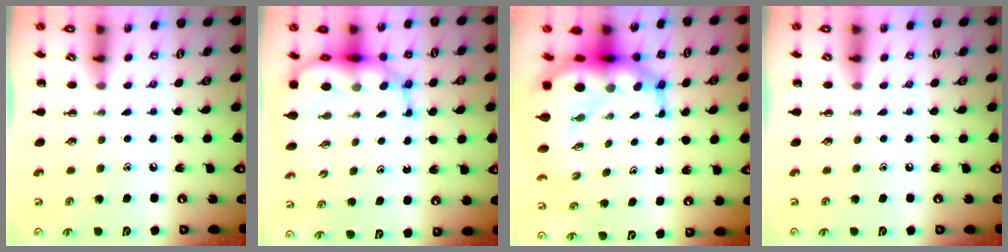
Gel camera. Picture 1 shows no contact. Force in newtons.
{"total": 11.6, "press": 11.1, "slide": 3.1}
{"total": 13.0, "press": 12.6, "slide": 3.1}
{"total": 0.0}